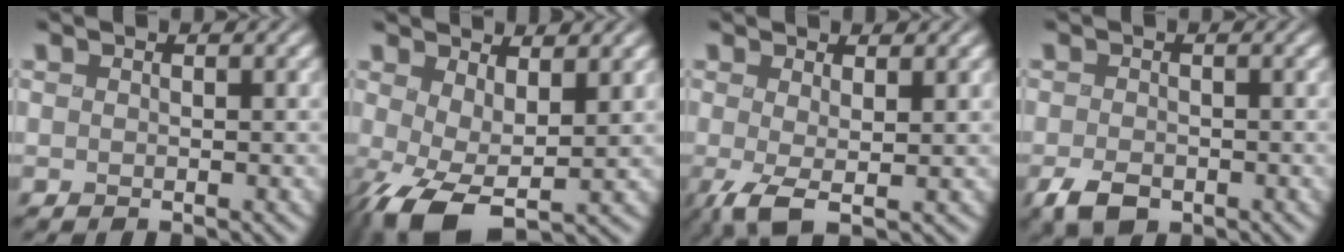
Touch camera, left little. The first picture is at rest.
{"total": 6.4, "force": [-1.0, 3.1, 5.5], "torque": [-0.112, -0.013, -0.017]}
{"total": 2.9, "force": [-0.4, 0.9, 2.7], "torque": [-0.053, -0.004, -0.012]}
{"total": 3.0, "force": [-1.6, 1.8, 1.8], "torque": [-0.036, -0.007, -0.032]}